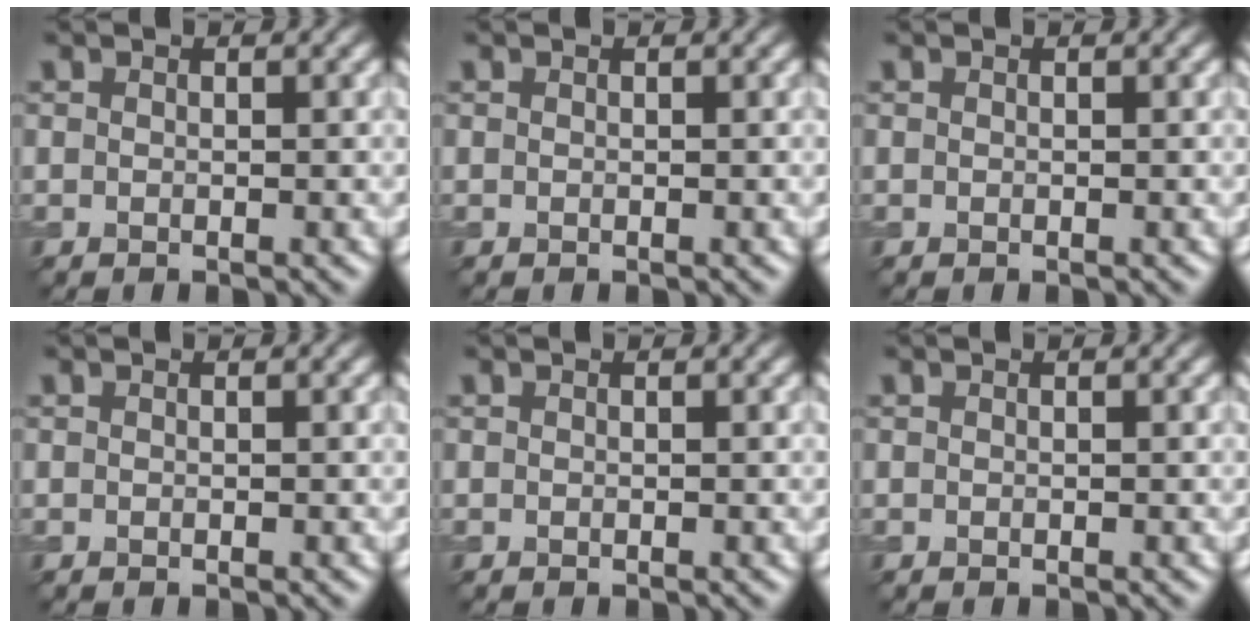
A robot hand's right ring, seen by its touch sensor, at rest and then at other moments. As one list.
[{"total": 0.0}, {"total": 0.0}, {"total": 0.0}, {"total": 0.0}, {"total": 0.0}]